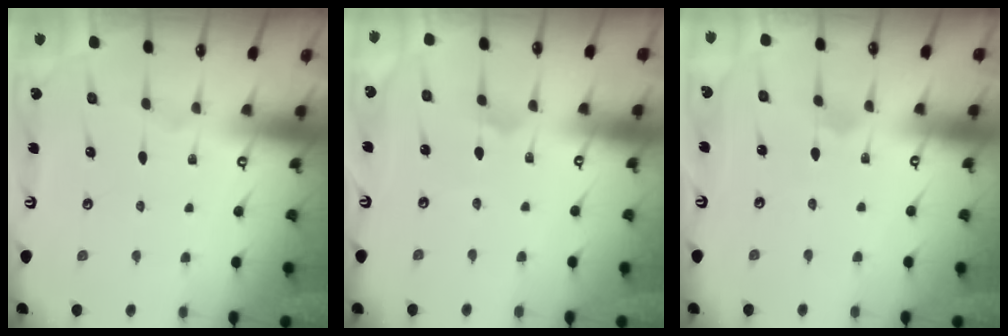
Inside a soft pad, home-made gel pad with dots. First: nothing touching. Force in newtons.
{"total": 2.5, "press": 2.5, "slide": 0.4}
{"total": 1.9, "press": 1.9, "slide": 0.1}